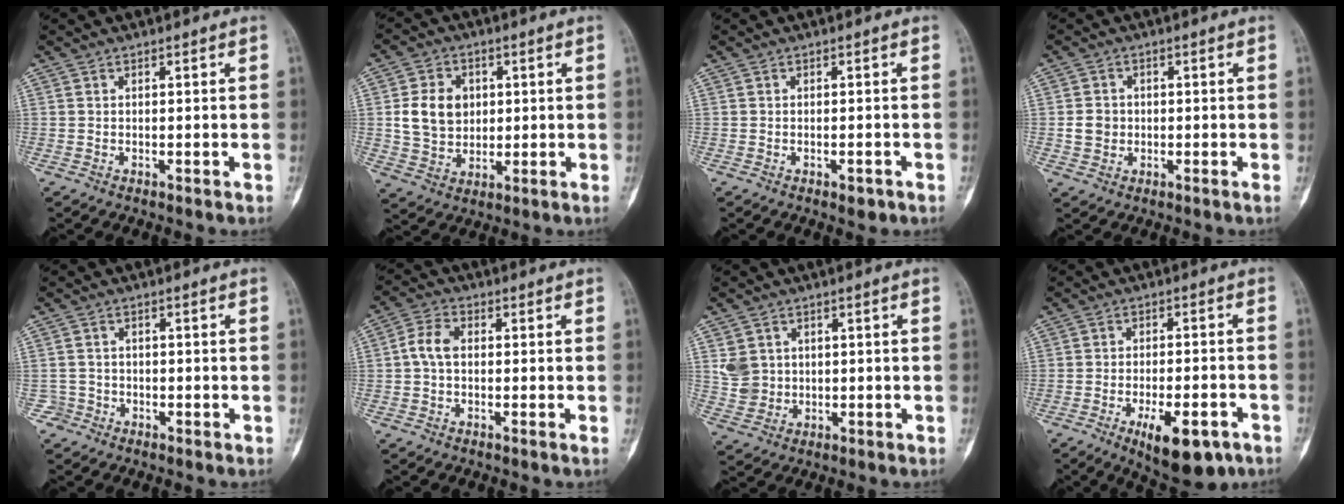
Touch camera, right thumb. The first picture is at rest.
{"total": 9.5, "force": [1.5, 7.5, 5.6], "torque": [-0.076, -0.003, 0.031]}
{"total": 1.8, "force": [-1.0, 0.8, 1.3], "torque": [-0.015, 0.006, -0.008]}
{"total": 3.2, "force": [-0.5, 2.6, 1.8], "torque": [-0.031, 0.007, -0.011]}
{"total": 2.4, "force": [-1.2, 1.9, -0.7], "torque": [0.031, 0.012, -0.030]}
{"total": 4.6, "force": [-0.2, 2.6, 3.8], "torque": [-0.077, 0.010, -0.014]}
{"total": 5.3, "force": [1.2, 4.9, 1.8], "torque": [-0.012, -0.001, 0.031]}
{"total": 11.8, "force": [-6.0, 4.5, 9.2], "torque": [-0.125, 0.017, -0.077]}